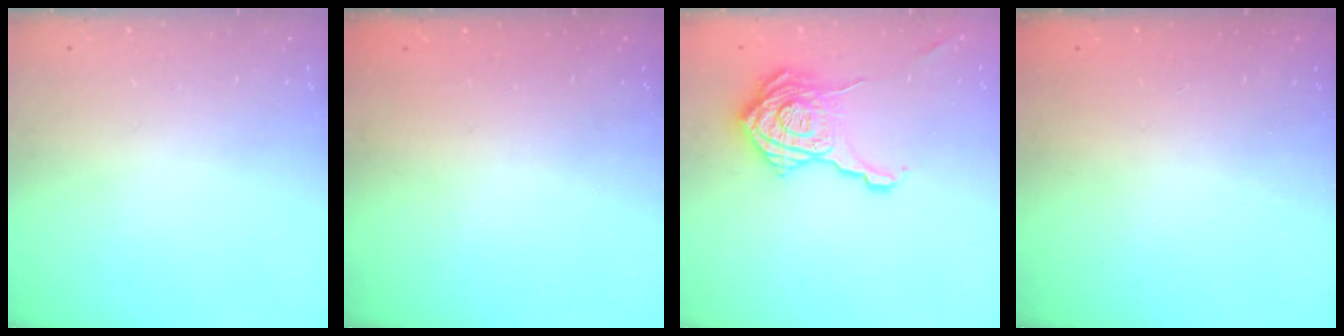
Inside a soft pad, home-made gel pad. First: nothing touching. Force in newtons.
{"total": 2.3, "press": 2.2, "slide": 0.8}
{"total": 20.0, "press": 19.9, "slide": 0.8}
{"total": 2.3, "press": 2.2, "slide": 0.7}